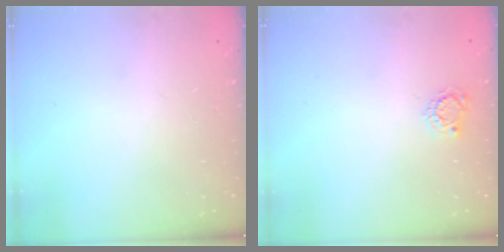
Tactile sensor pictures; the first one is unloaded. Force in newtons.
{"total": 3.7, "press": 3.7, "slide": 0.3}